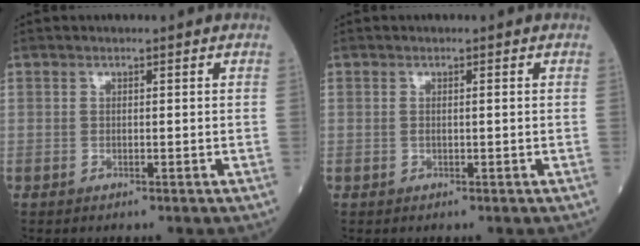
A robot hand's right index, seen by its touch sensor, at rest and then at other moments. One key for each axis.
{"total": 0.9, "fx": 0.1, "fy": 0.2, "fz": 0.9, "tx": -0.024, "ty": 0.005, "tz": 0.005}